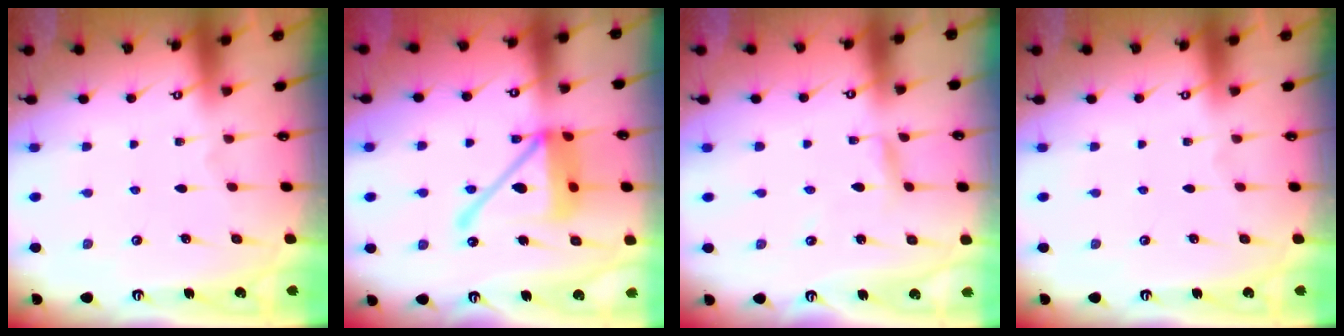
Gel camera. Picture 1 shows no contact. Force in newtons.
{"total": 17.2, "press": 17.0, "slide": 2.3}
{"total": 2.1, "press": 2.1, "slide": 0.1}
{"total": 0.0}